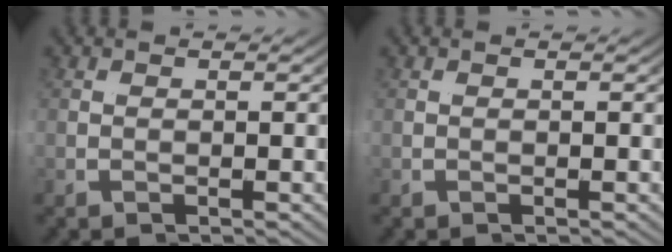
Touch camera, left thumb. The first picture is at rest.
{"total": 0.0}